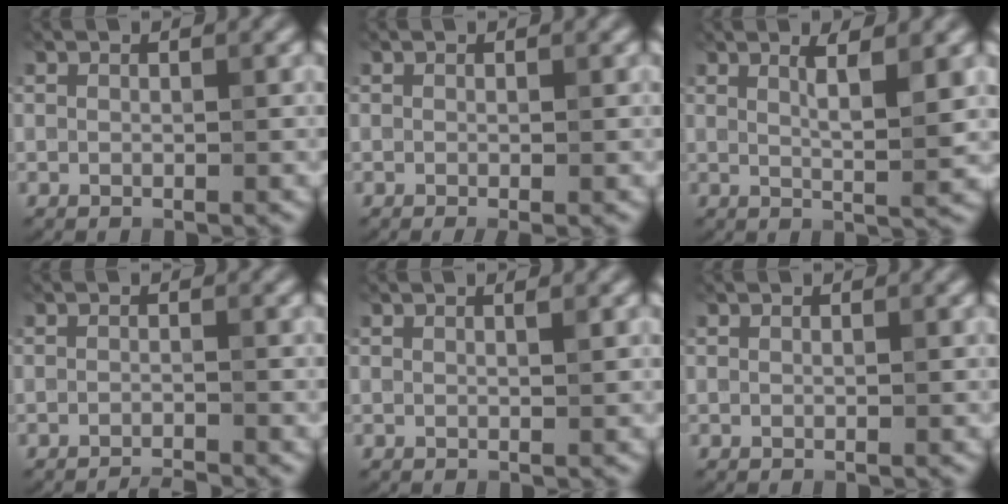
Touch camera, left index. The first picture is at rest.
{"total": 1.0, "force": [-0.3, 0.3, 1.0], "torque": [-0.012, -0.008, -0.005]}
{"total": 3.5, "force": [1.4, 0.7, 3.1], "torque": [-0.042, -0.004, 0.021]}
{"total": 1.8, "force": [-1.6, 0.2, 0.7], "torque": [0.000, -0.006, -0.031]}
{"total": 0.6, "force": [0.4, 0.1, 0.5], "torque": [-0.004, 0.000, 0.005]}
{"total": 0.0}